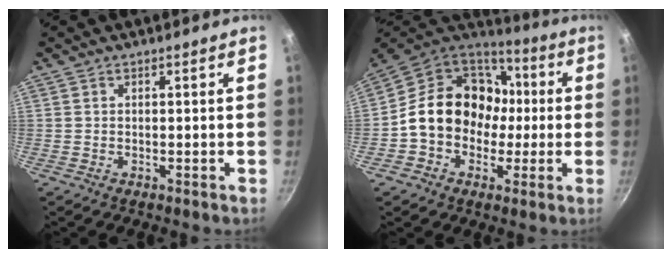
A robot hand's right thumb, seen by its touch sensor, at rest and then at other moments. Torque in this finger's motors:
{"motor_torque": [0.82, 2.79, 0.96, -0.82, 0.36]}